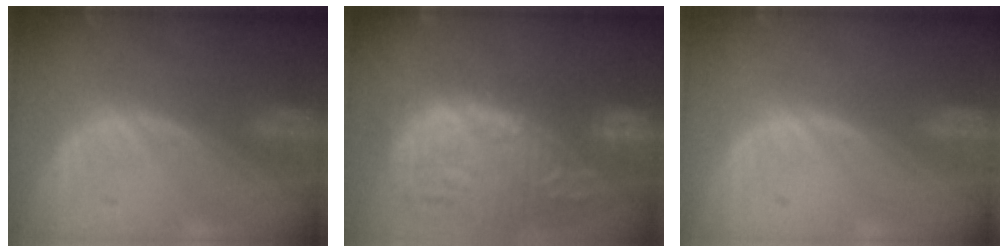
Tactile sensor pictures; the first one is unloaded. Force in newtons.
{"total": 15.8, "press": 13.2, "slide": 8.8}
{"total": 0.0}